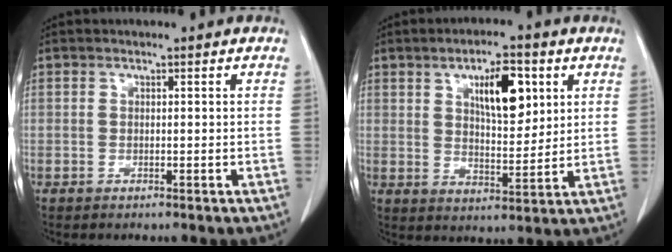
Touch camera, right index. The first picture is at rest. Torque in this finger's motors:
{"motor_torque": [1.18, 0.59, 0.46, 0.13]}